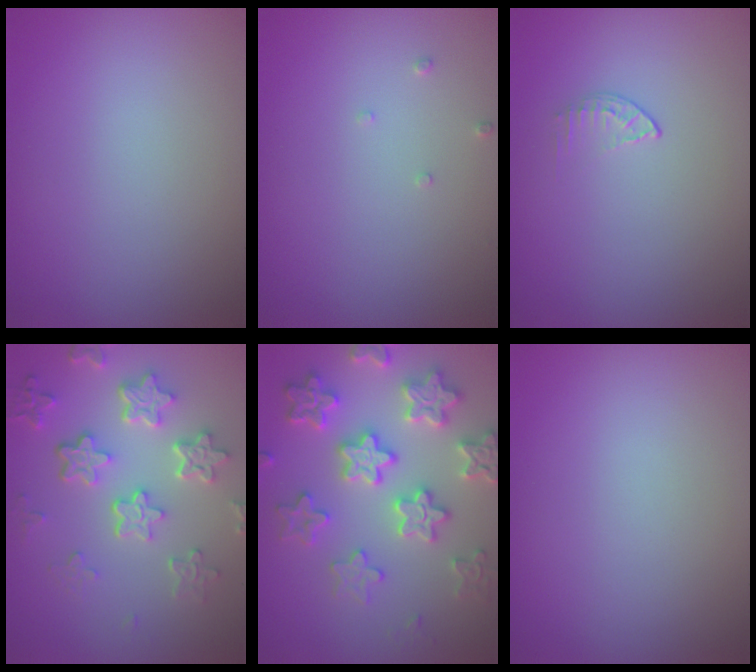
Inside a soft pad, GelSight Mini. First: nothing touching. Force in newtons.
{"total": 0.7, "press": 0.7, "slide": 0.2}
{"total": 0.8, "press": 0.6, "slide": 0.6}
{"total": 5.6, "press": 4.3, "slide": 3.6}
{"total": 6.2, "press": 6.1, "slide": 1.3}
{"total": 0.0}